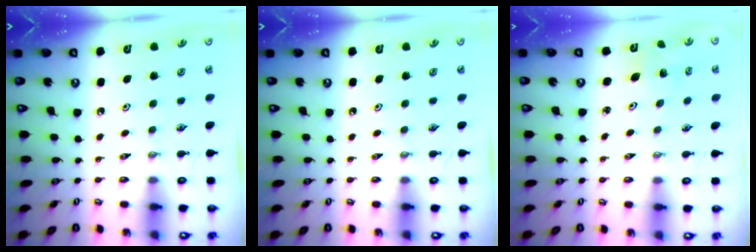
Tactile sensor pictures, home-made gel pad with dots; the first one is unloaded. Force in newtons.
{"total": 0.0}
{"total": 1.9, "press": 1.9, "slide": 0.1}